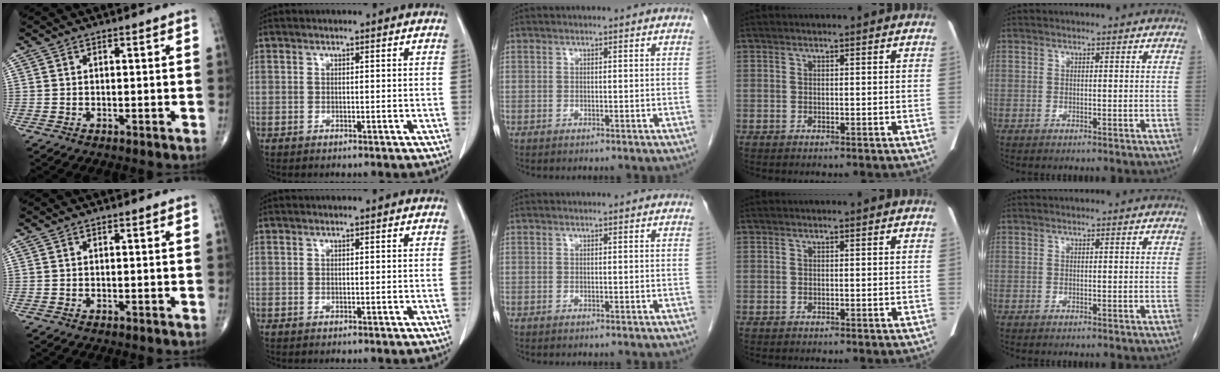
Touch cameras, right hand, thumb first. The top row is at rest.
{}